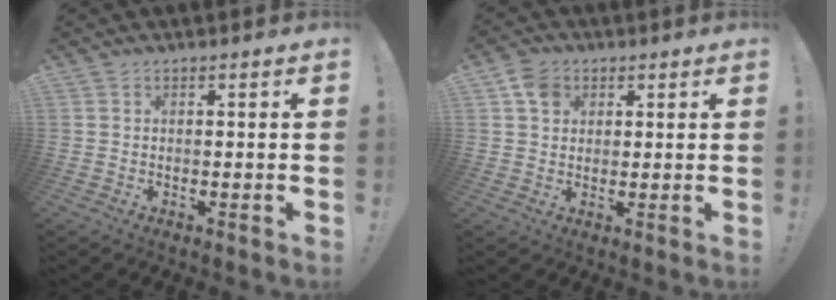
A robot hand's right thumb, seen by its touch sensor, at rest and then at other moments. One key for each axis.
{"total": 5.9, "fx": 2.5, "fy": 4.7, "fz": 2.7, "tx": -0.041, "ty": -0.001, "tz": 0.049}